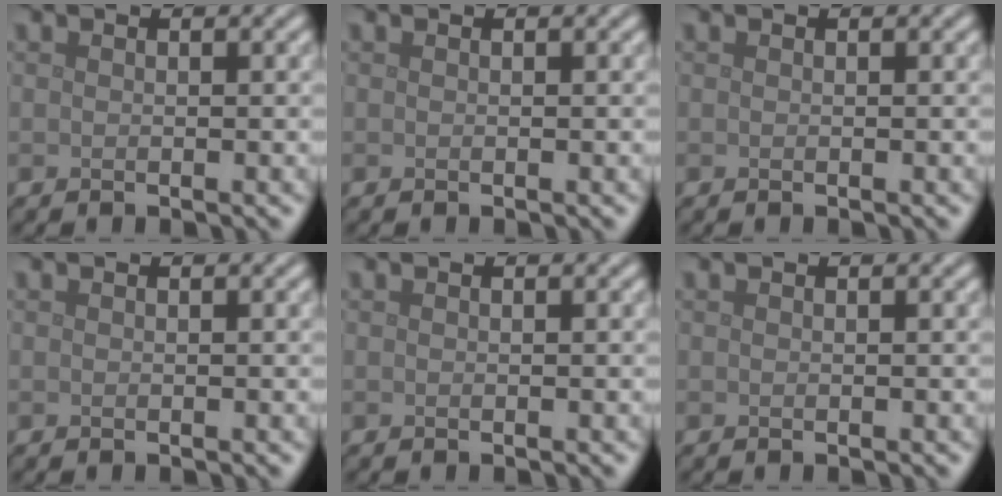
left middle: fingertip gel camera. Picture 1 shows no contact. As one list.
[{"total": 0.0}, {"total": 0.0}, {"total": 0.0}, {"total": 0.0}, {"total": 0.0}]